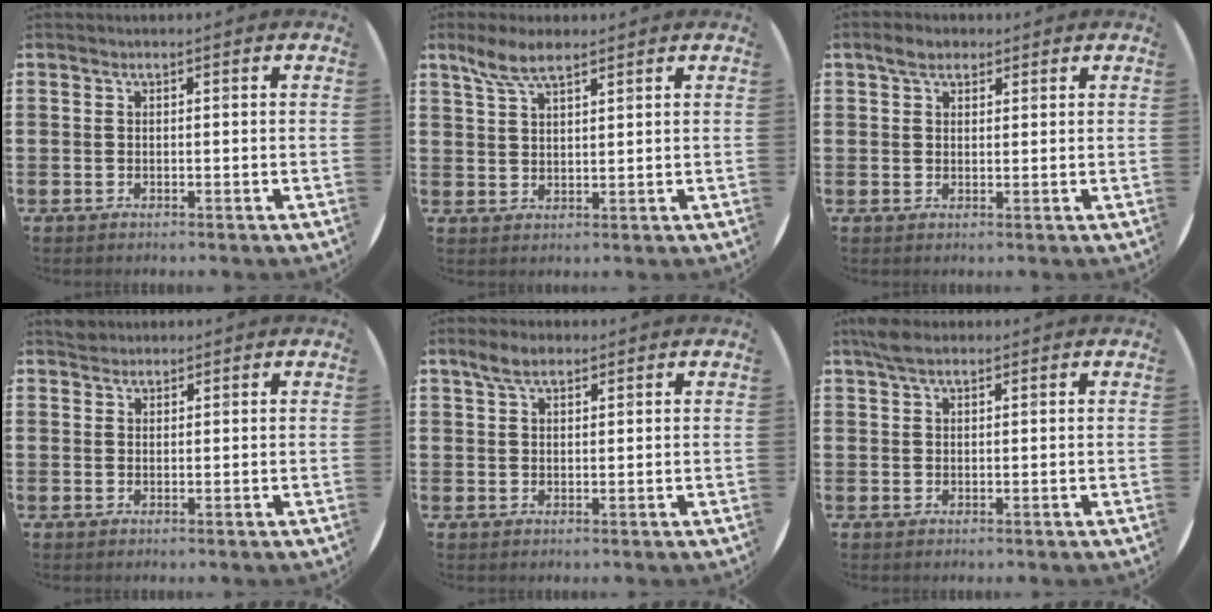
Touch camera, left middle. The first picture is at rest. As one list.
[{"total": 5.1, "force": [3.8, 1.6, 3.0], "torque": [-0.068, 0.004, 0.069]}, {"total": 2.7, "force": [2.1, 1.4, 1.0], "torque": [-0.007, 0.002, 0.035]}, {"total": 1.4, "force": [1.3, 0.5, -0.1], "torque": [0.008, 0.000, 0.024]}, {"total": 3.6, "force": [2.5, 1.6, 1.9], "torque": [-0.034, 0.004, 0.045]}, {"total": 2.6, "force": [2.0, 0.9, 1.3], "torque": [-0.031, 0.007, 0.036]}]